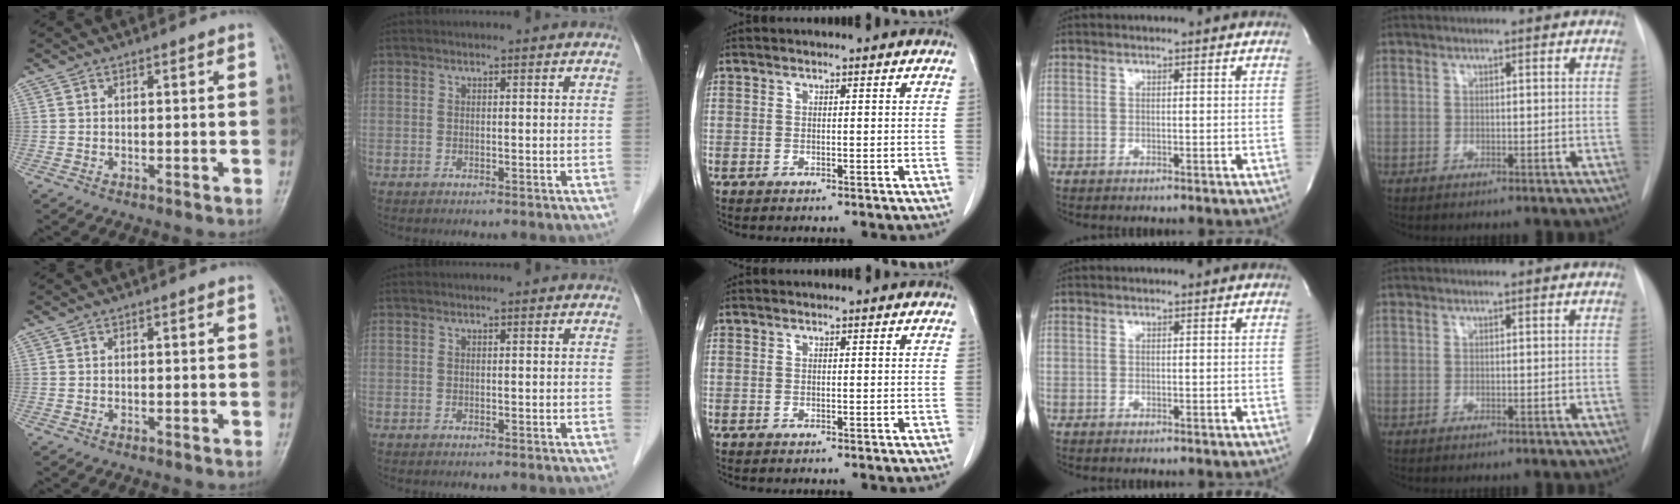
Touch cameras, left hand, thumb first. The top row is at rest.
{}